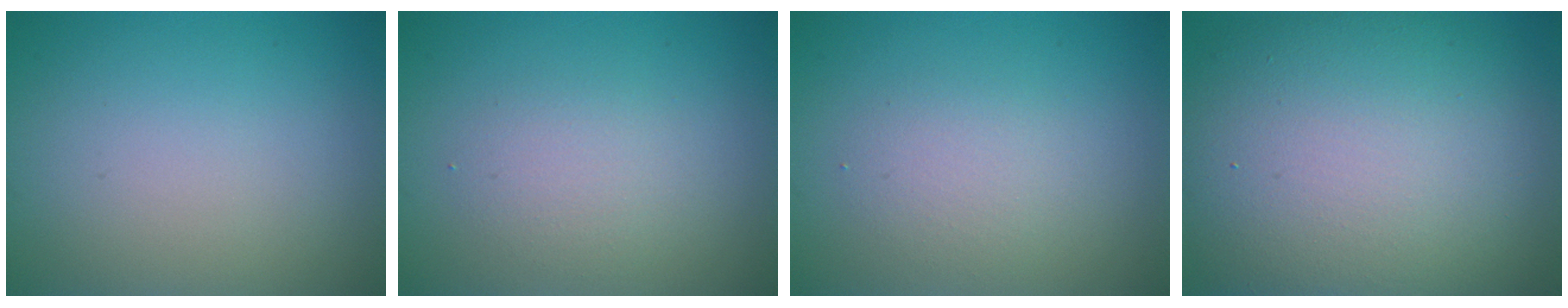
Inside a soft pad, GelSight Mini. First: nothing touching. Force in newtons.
{"total": 1.9, "press": 1.9, "slide": 0.0}
{"total": 2.1, "press": 2.1, "slide": 0.1}
{"total": 14.8, "press": 14.8, "slide": 0.7}